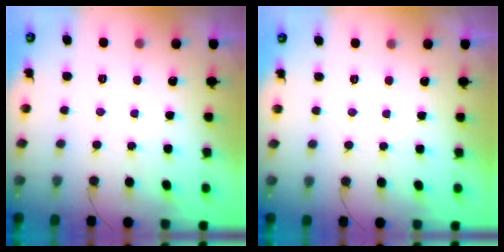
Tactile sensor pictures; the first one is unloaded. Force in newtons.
{"total": 1.9, "press": 1.9, "slide": 0.1}